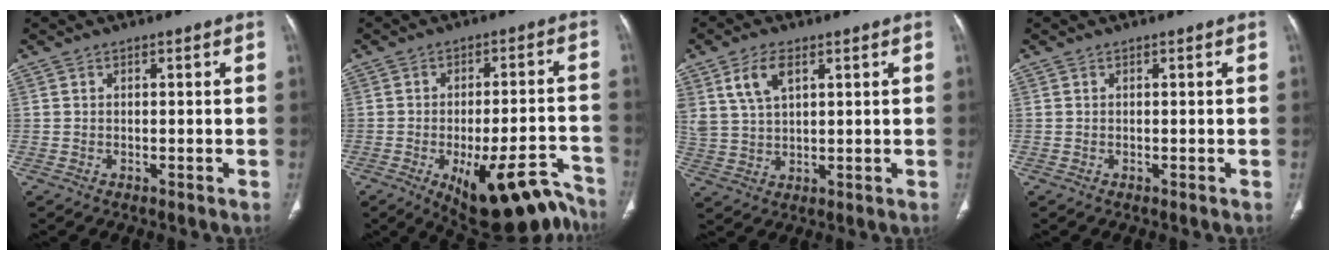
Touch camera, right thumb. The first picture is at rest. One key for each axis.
{"total": 17.9, "fx": -13.0, "fy": 5.8, "fz": 10.8, "tx": -0.063, "ty": 0.078, "tz": -0.176}
{"total": 6.8, "fx": 3.4, "fy": 3.5, "fz": 4.8, "tx": -0.094, "ty": -0.009, "tz": 0.073}
{"total": 0.0}